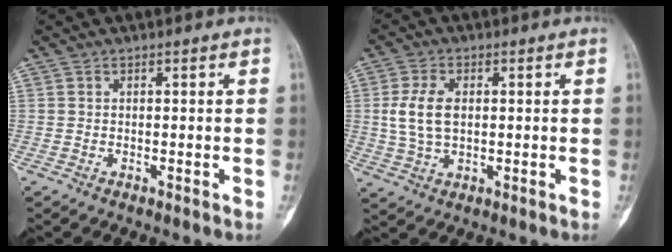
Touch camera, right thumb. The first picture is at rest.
{"total": 7.2, "force": [0.7, 4.4, 5.7], "torque": [-0.111, 0.002, 0.018]}